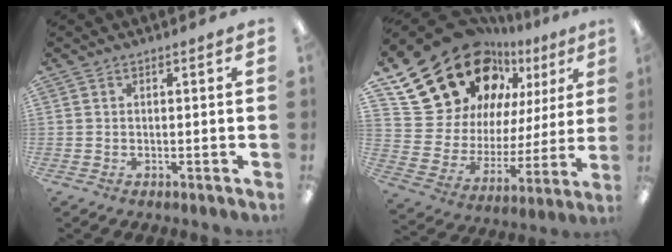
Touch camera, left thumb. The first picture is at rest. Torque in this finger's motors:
{"motor_torque": [1.98, 2.03, 1.36, -1.41, 0.39]}